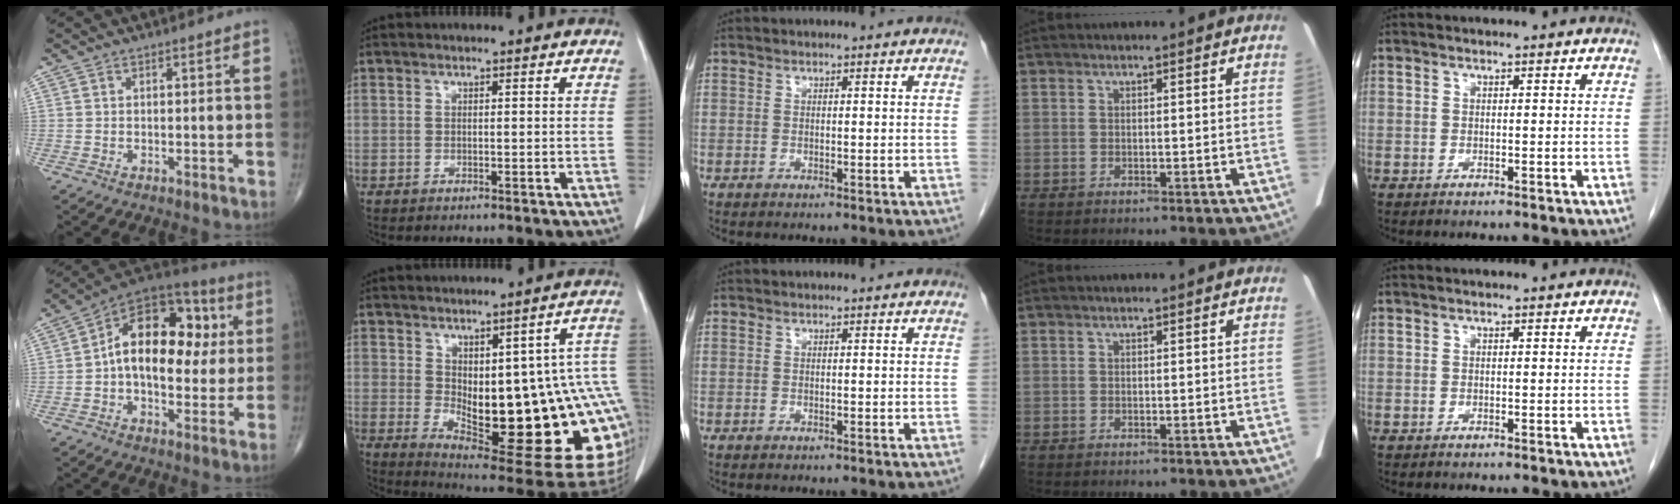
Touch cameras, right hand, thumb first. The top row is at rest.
{"thumb": {"total": 20.0, "force": [2.1, 12.0, 15.8], "torque": [-0.205, 0.032, 0.023]}, "index": {"total": 23.0, "force": [-2.9, 7.1, 21.7], "torque": [-0.212, 0.004, -0.012]}}